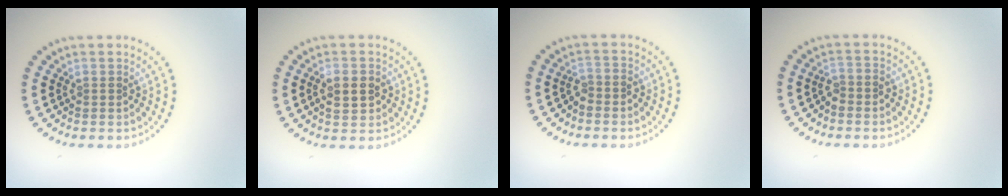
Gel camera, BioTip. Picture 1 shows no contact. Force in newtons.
{"total": 2.7, "press": 2.7, "slide": 0.1}
{"total": 1.4, "press": 1.1, "slide": 0.8}
{"total": 1.3, "press": 1.1, "slide": 0.7}